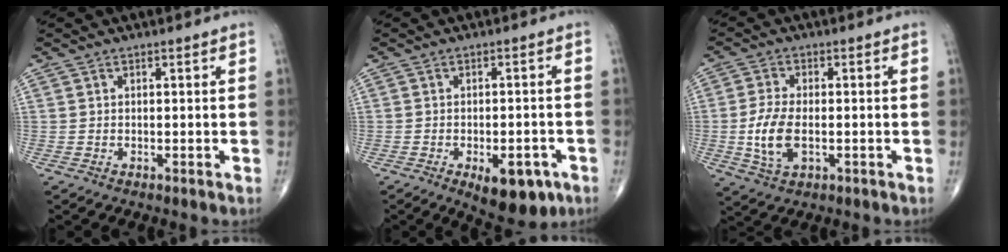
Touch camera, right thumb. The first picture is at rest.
{"total": 9.3, "force": [-4.4, 4.3, 7.0], "torque": [-0.075, 0.009, -0.051]}
{"total": 7.9, "force": [-1.3, 4.1, 6.6], "torque": [-0.142, -0.003, -0.022]}